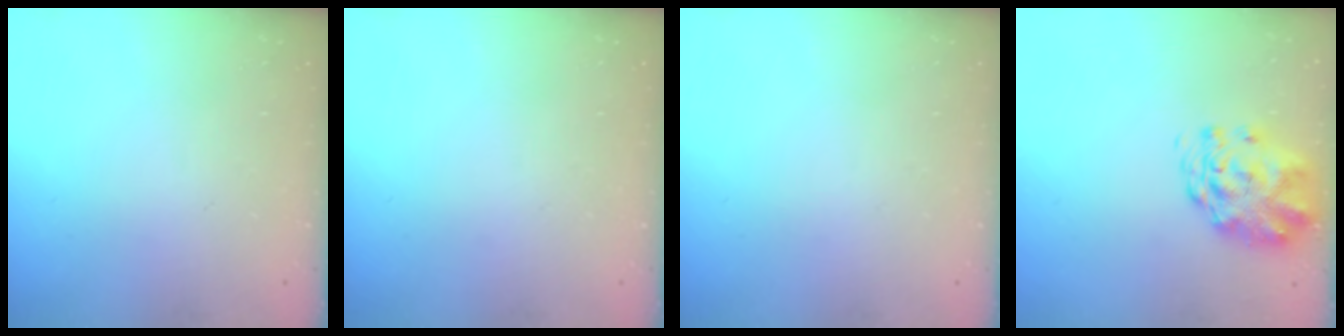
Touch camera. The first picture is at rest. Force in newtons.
{"total": 0.0}
{"total": 0.0}
{"total": 3.0, "press": 2.8, "slide": 1.1}